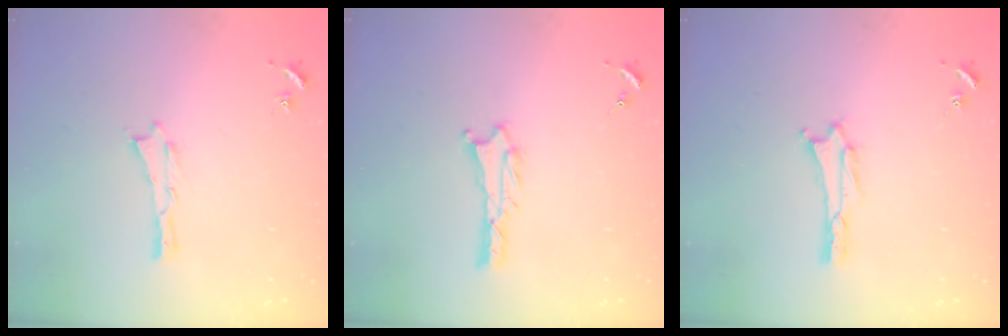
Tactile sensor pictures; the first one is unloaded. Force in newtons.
{"total": 1.3, "press": 1.3, "slide": 0.3}
{"total": 1.6, "press": 1.6, "slide": 0.2}